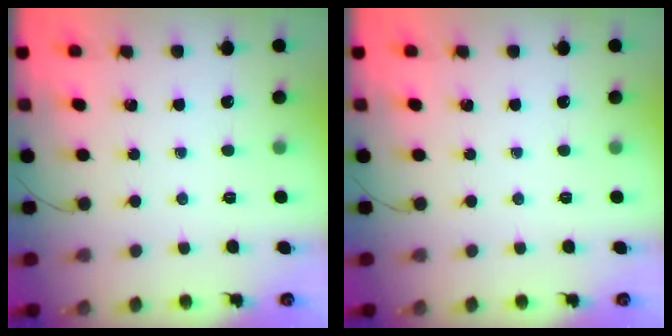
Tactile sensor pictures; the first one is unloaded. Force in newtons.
{"total": 0.0}